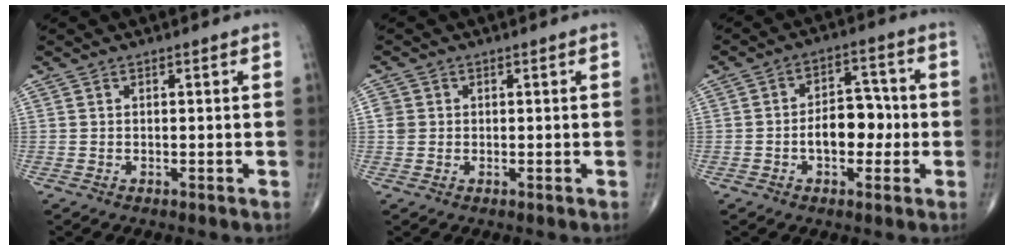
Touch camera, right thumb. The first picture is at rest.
{"total": 2.2, "force": [0.2, 2.1, 0.8], "torque": [-0.005, 0.004, 0.006]}
{"total": 8.5, "force": [-1.4, 5.3, 6.4], "torque": [-0.075, 0.026, -0.029]}